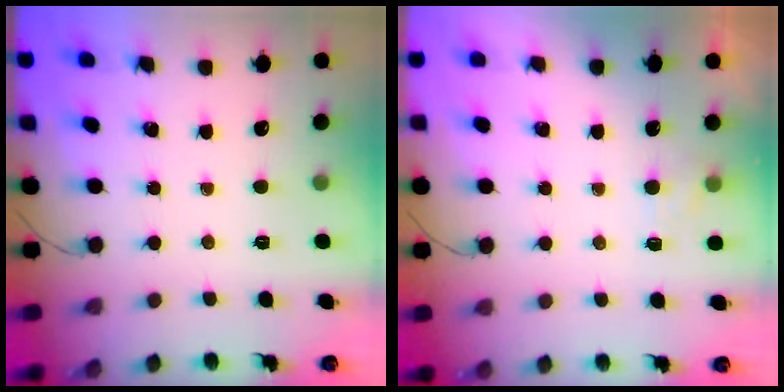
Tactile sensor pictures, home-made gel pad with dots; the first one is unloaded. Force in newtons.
{"total": 2.0, "press": 1.6, "slide": 1.2}